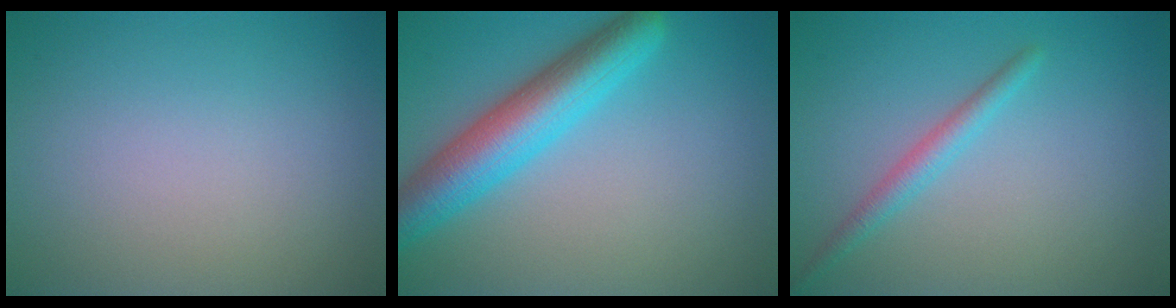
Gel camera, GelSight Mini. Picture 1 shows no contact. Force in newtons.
{"total": 6.5, "press": 6.5, "slide": 0.3}
{"total": 1.9, "press": 1.9, "slide": 0.1}